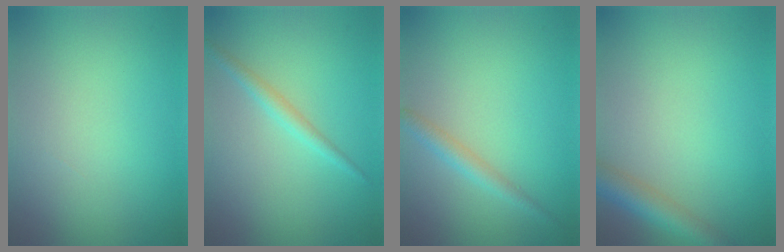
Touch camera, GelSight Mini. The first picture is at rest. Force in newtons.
{"total": 1.5, "press": 1.5, "slide": 0.0}
{"total": 1.8, "press": 1.8, "slide": 0.0}
{"total": 3.5, "press": 3.5, "slide": 0.1}